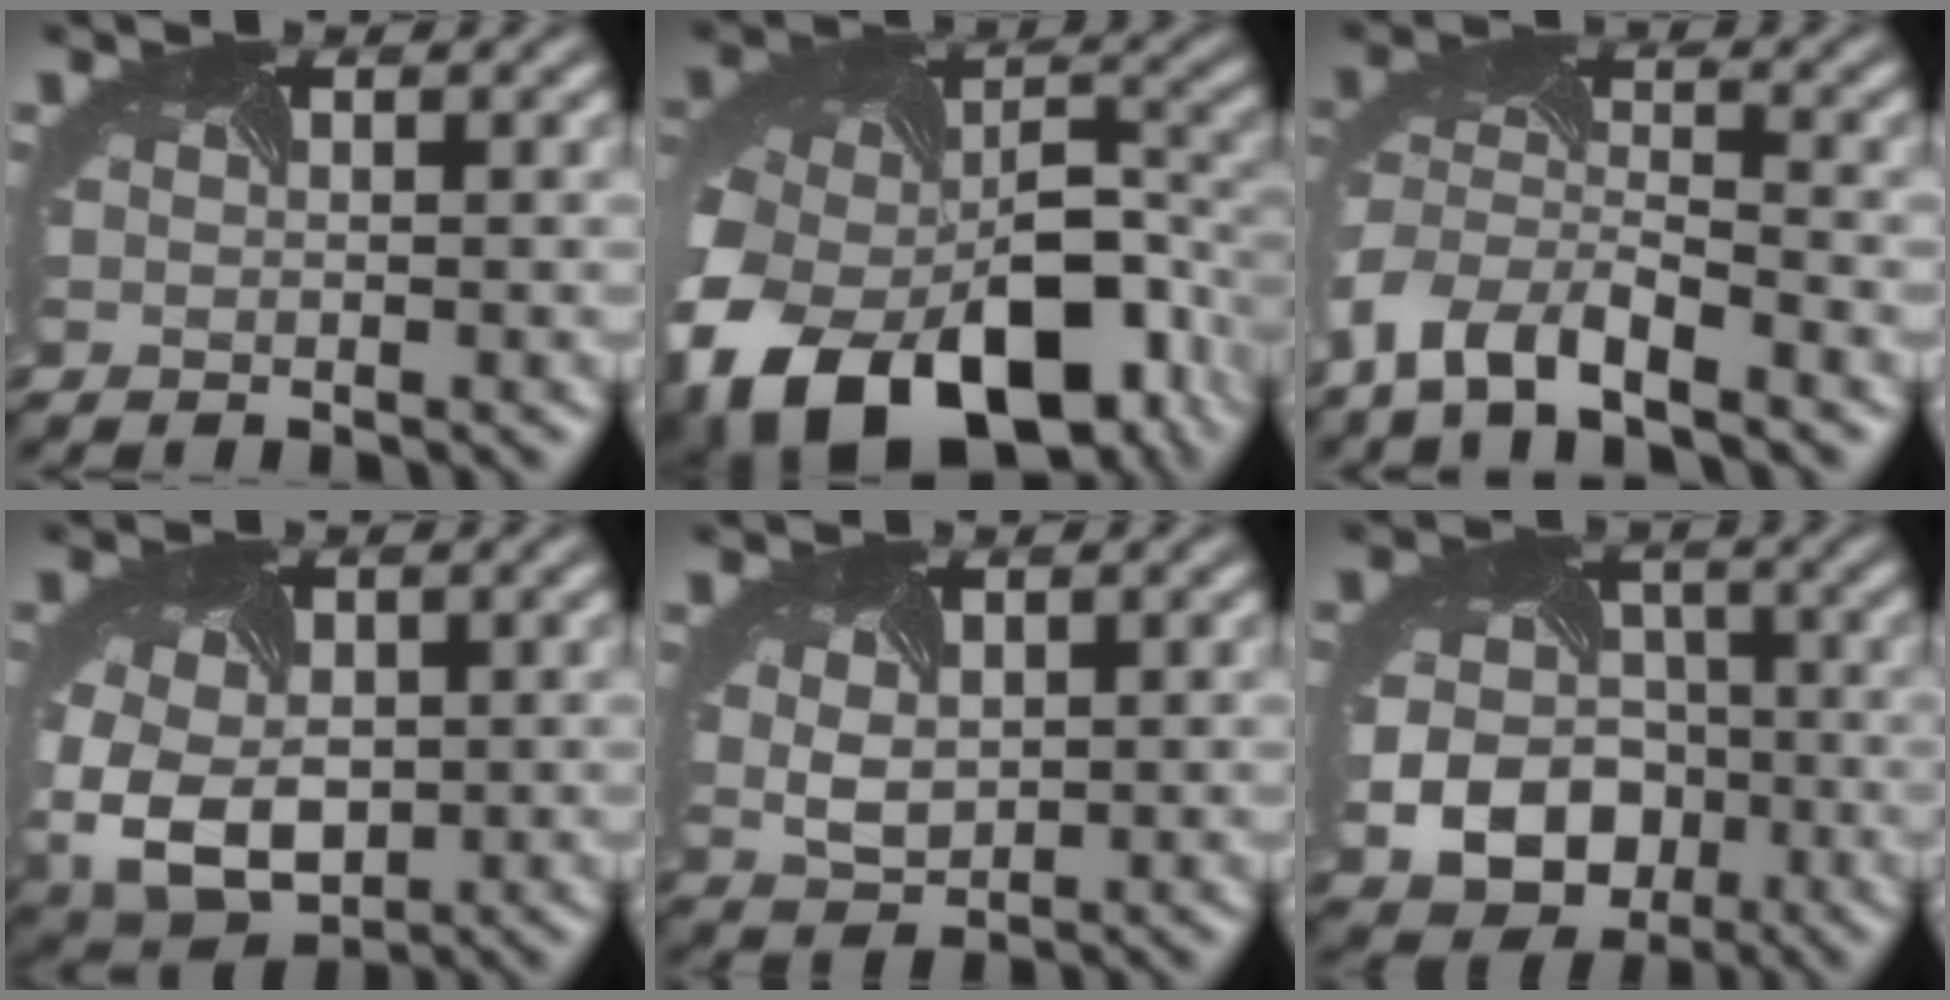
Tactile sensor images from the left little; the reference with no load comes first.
{"total": 16.4, "force": [-8.5, 10.3, 9.6], "torque": [-0.185, -0.047, -0.116]}
{"total": 6.3, "force": [-4.8, 2.1, 3.5], "torque": [-0.070, -0.009, -0.096]}
{"total": 8.2, "force": [-1.6, 6.0, 5.4], "torque": [-0.136, -0.041, -0.006]}
{"total": 2.5, "force": [0.7, 1.8, 1.5], "torque": [-0.037, -0.006, 0.020]}
{"total": 9.0, "force": [-3.3, 7.2, 4.2], "torque": [-0.068, -0.032, -0.055]}